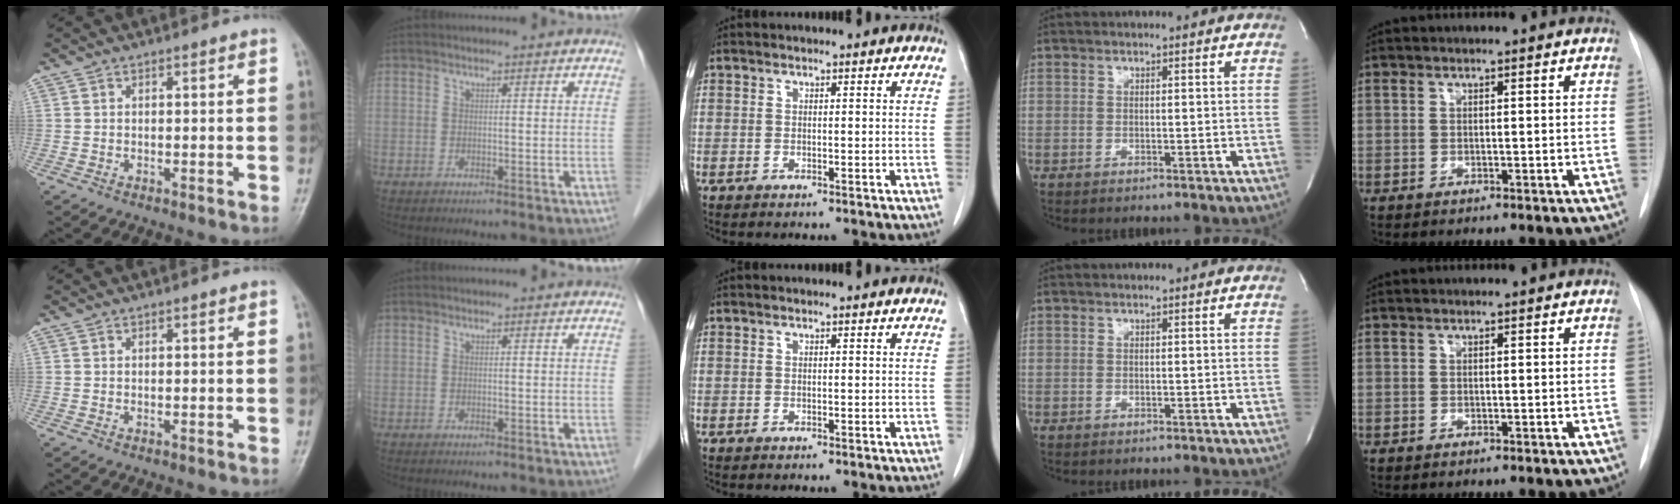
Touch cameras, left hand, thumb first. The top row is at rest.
{}